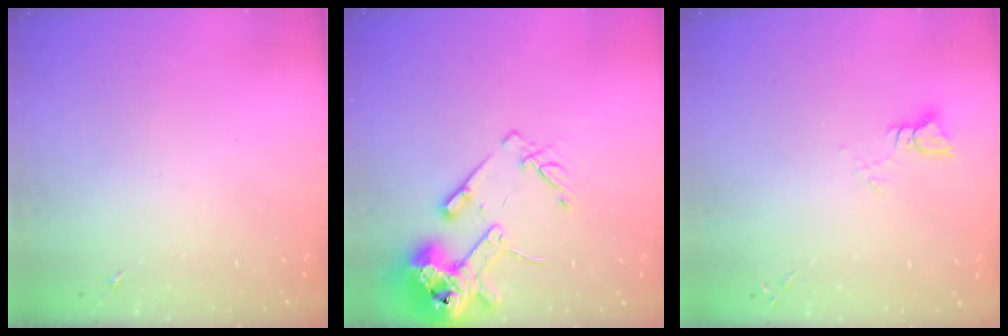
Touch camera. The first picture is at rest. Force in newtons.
{"total": 15.2, "press": 14.9, "slide": 2.8}
{"total": 3.5, "press": 3.5, "slide": 0.3}